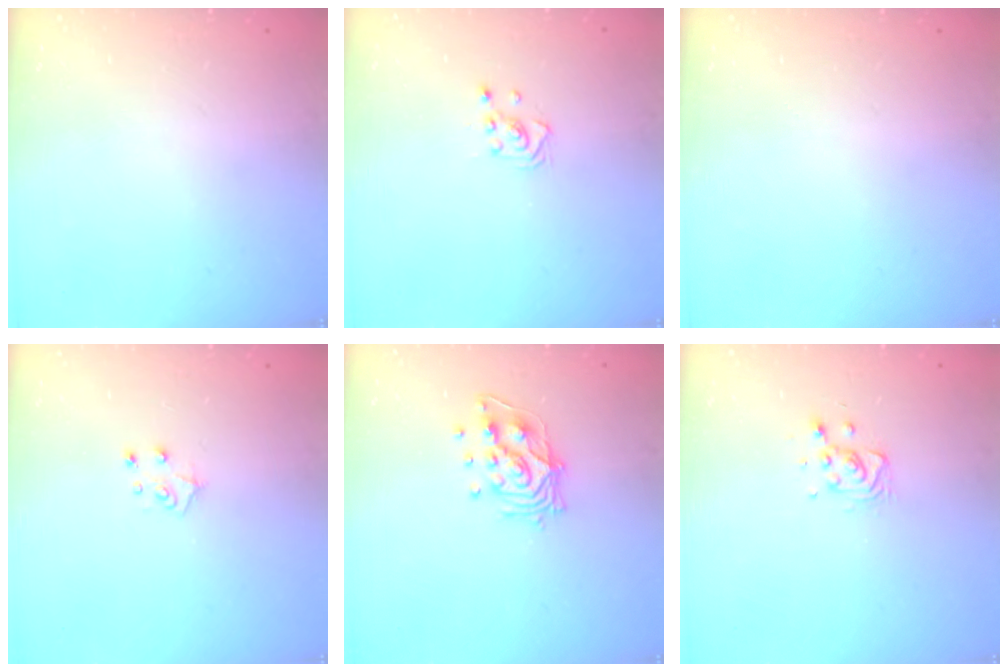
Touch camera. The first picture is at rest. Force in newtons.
{"total": 2.8, "press": 2.8, "slide": 0.3}
{"total": 0.0}
{"total": 5.6, "press": 5.6, "slide": 0.5}
{"total": 11.2, "press": 11.2, "slide": 0.6}
{"total": 7.3, "press": 7.1, "slide": 2.0}